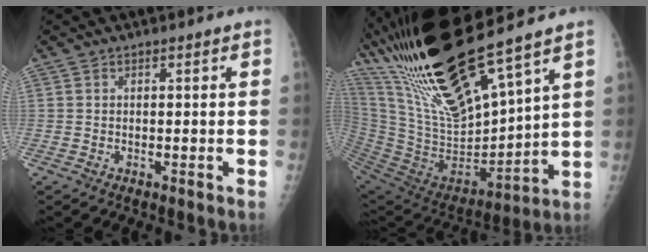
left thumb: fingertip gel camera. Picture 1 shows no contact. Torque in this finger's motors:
{"motor_torque": [2.51, 2.51, 1.38, -1.39, 0.29]}